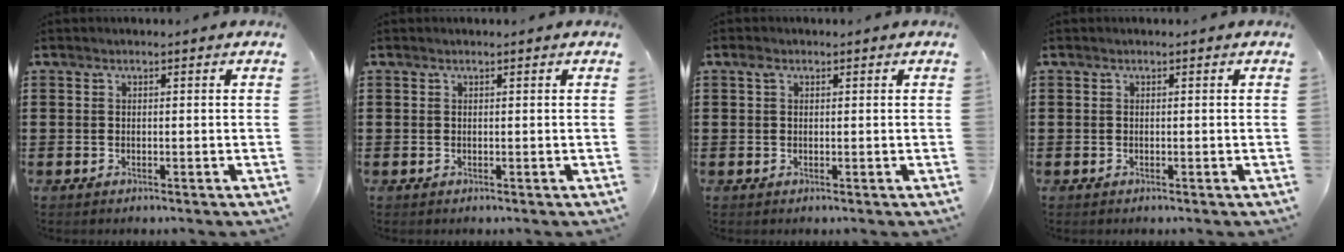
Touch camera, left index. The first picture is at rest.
{"total": 0.0}
{"total": 1.3, "force": [0.6, 0.9, 0.8], "torque": [-0.020, 0.007, 0.011]}
{"total": 0.0}